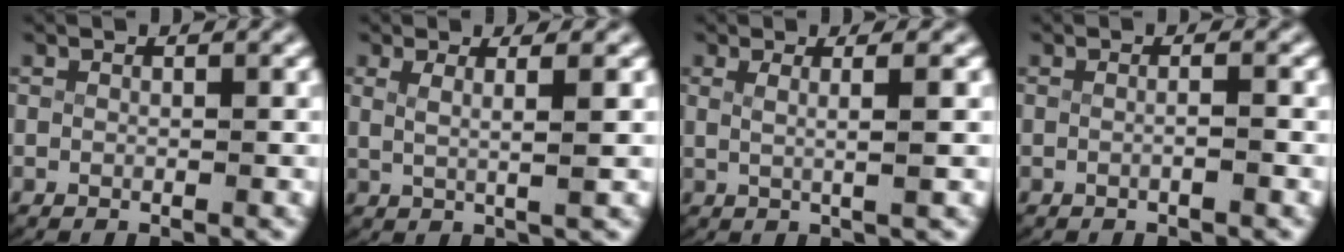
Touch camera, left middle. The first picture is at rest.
{"total": 2.6, "force": [1.1, 0.2, 2.3], "torque": [-0.044, -0.005, 0.027]}
{"total": 2.3, "force": [0.8, 0.0, 2.1], "torque": [-0.040, -0.004, 0.018]}
{"total": 0.9, "force": [-0.5, -0.2, 0.7], "torque": [-0.012, -0.002, -0.010]}